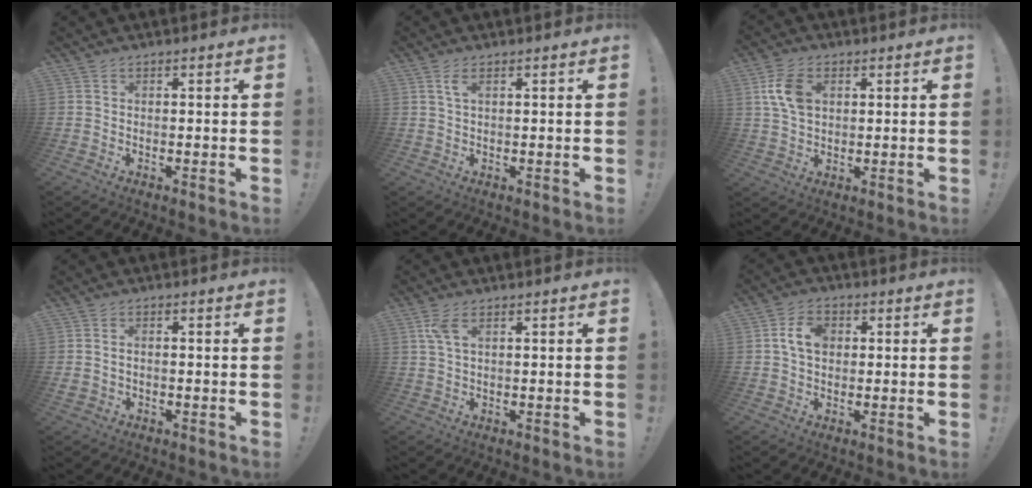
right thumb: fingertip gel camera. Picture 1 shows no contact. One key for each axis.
{"total": 2.4, "fx": 1.0, "fy": 0.5, "fz": 2.1, "tx": -0.036, "ty": -0.002, "tz": 0.014}
{"total": 9.5, "fx": 2.6, "fy": 6.3, "fz": 6.6, "tx": -0.123, "ty": 0.005, "tz": 0.049}
{"total": 1.6, "fx": -0.3, "fy": 1.1, "fz": 1.1, "tx": -0.021, "ty": 0.000, "tz": -0.006}
{"total": 3.9, "fx": 1.6, "fy": 1.5, "fz": 3.2, "tx": -0.060, "ty": 0.001, "tz": 0.029}
{"total": 7.2, "fx": 1.2, "fy": 4.9, "fz": 5.1, "tx": -0.084, "ty": 0.011, "tz": 0.023}